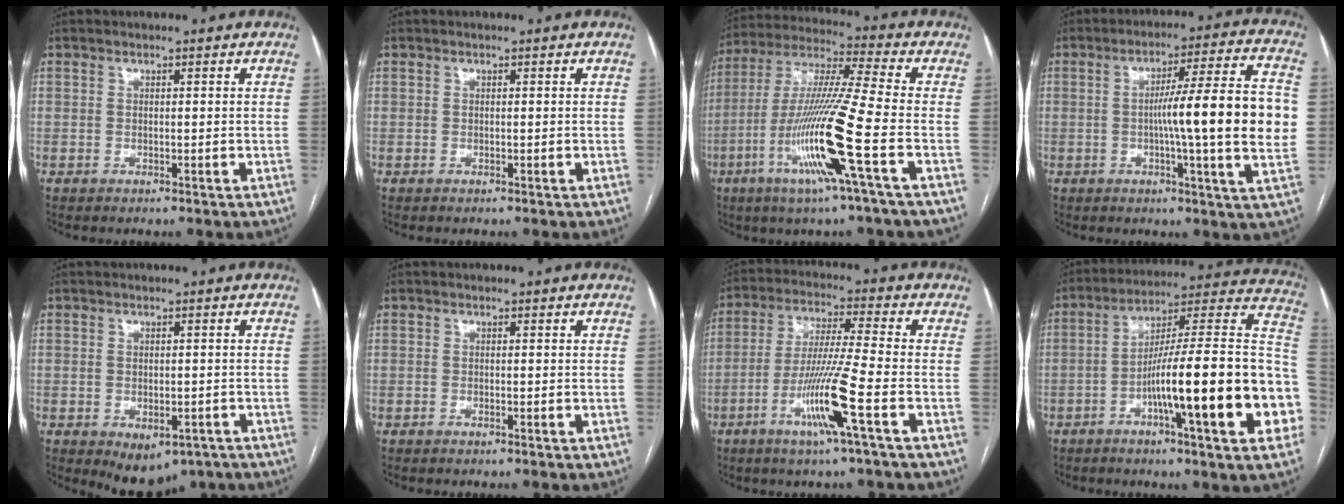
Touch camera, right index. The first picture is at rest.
{"total": 0.0}
{"total": 16.6, "force": [-5.8, -1.3, 15.5], "torque": [-0.313, -0.017, -0.116]}
{"total": 16.7, "force": [-0.5, -0.4, 16.7], "torque": [-0.243, 0.009, -0.015]}
{"total": 7.1, "force": [-4.4, 4.1, 3.8], "torque": [-0.038, -0.001, -0.055]}
{"total": 0.0}
{"total": 11.1, "force": [-4.6, -1.3, 10.0], "torque": [-0.197, -0.014, -0.091]}
{"total": 25.0, "force": [-6.6, 2.0, 24.0], "torque": [-0.268, 0.018, -0.101]}